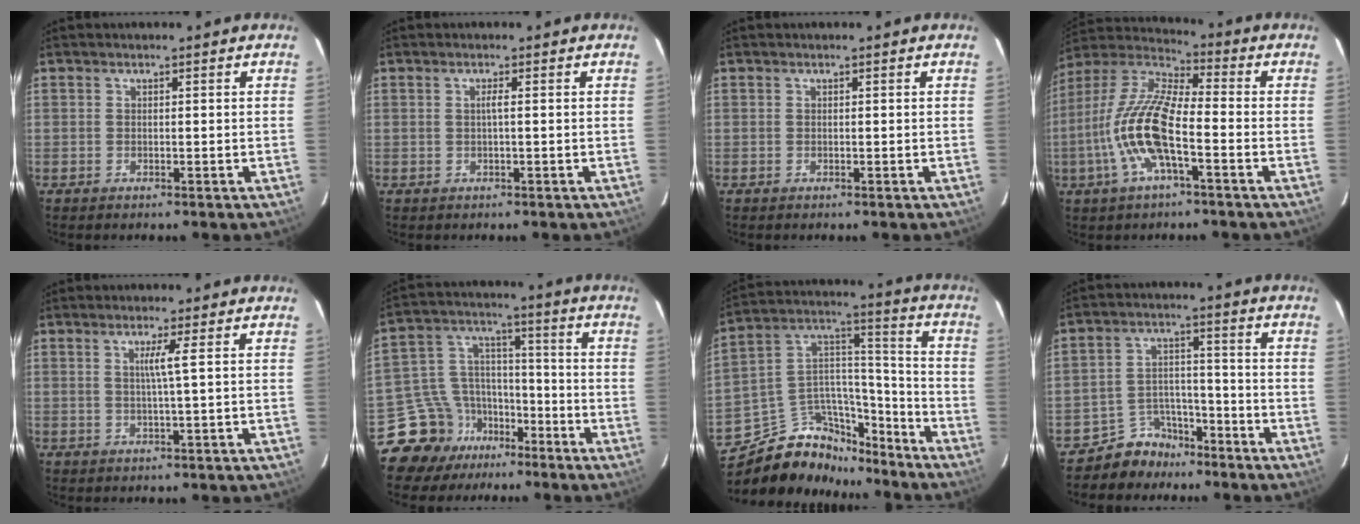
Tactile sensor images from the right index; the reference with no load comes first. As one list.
[{"total": 0.9, "force": [0.0, -0.2, 0.8], "torque": [-0.014, 0.002, -0.002]}, {"total": 0.0}, {"total": 14.8, "force": [-4.6, 4.2, 13.4], "torque": [-0.276, -0.002, -0.098]}, {"total": 2.6, "force": [0.6, -1.0, 2.3], "torque": [-0.034, -0.005, 0.012]}, {"total": 11.9, "force": [-8.9, 7.7, 1.2], "torque": [-0.049, 0.064, -0.154]}, {"total": 19.0, "force": [-14.6, 10.2, 6.7], "torque": [-0.152, 0.080, -0.226]}, {"total": 7.4, "force": [-5.9, 4.5, -0.1], "torque": [-0.004, 0.037, -0.098]}]